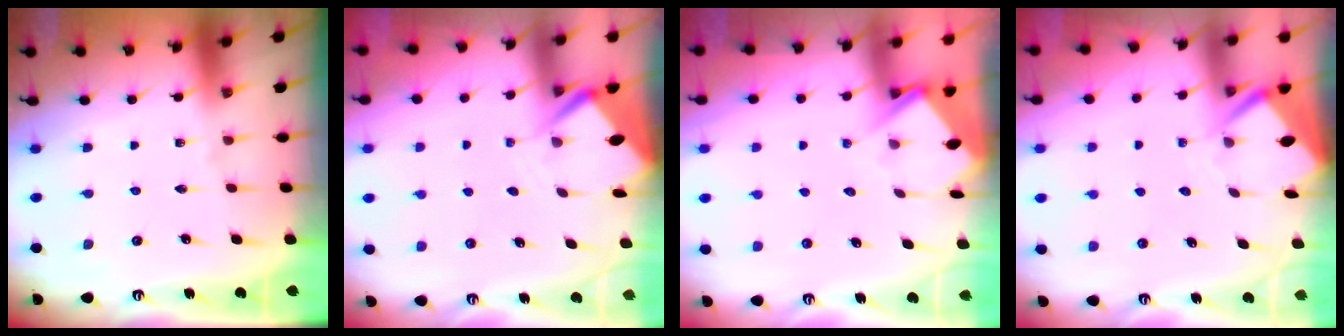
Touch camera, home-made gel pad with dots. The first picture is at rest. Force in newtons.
{"total": 3.5, "press": 3.5, "slide": 0.3}
{"total": 3.9, "press": 3.9, "slide": 0.4}
{"total": 3.5, "press": 3.5, "slide": 0.3}